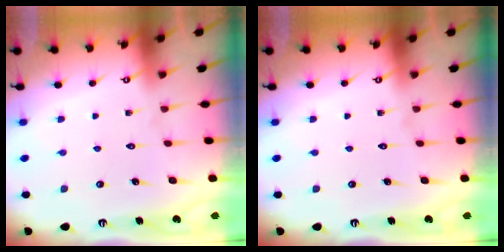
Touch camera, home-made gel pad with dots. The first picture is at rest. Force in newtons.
{"total": 0.0}